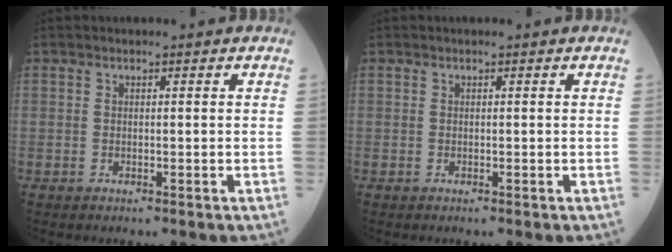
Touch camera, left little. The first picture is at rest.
{"total": 0.0}